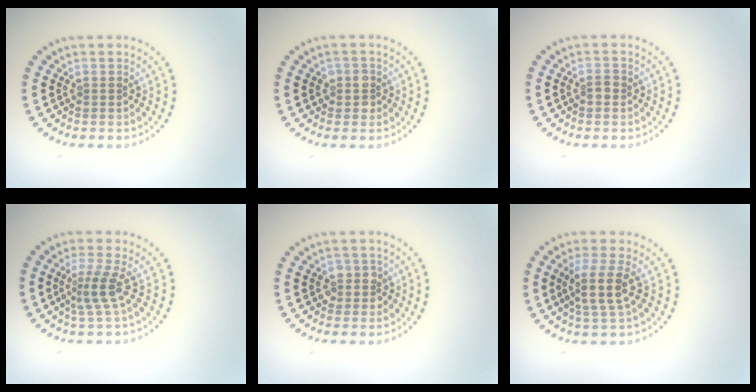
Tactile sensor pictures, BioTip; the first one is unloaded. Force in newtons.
{"total": 1.6, "press": 1.5, "slide": 0.6}
{"total": 1.0, "press": 1.0, "slide": 0.2}
{"total": 2.4, "press": 1.7, "slide": 1.7}
{"total": 1.8, "press": 1.6, "slide": 0.7}
{"total": 3.2, "press": 2.7, "slide": 1.7}